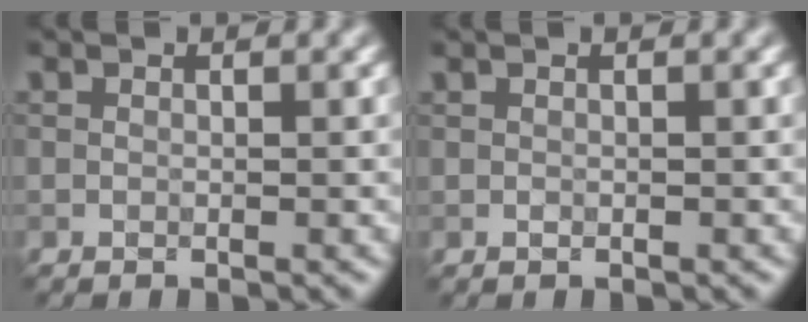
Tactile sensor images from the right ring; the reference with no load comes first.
{"total": 0.0}